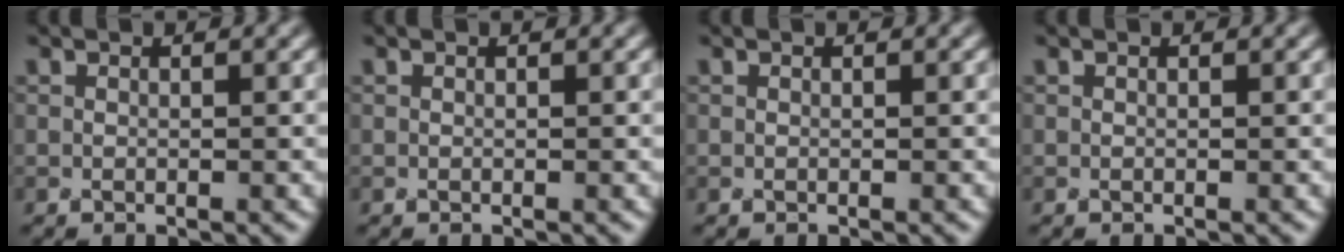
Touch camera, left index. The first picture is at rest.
{"total": 0.0}
{"total": 0.0}
{"total": 0.0}